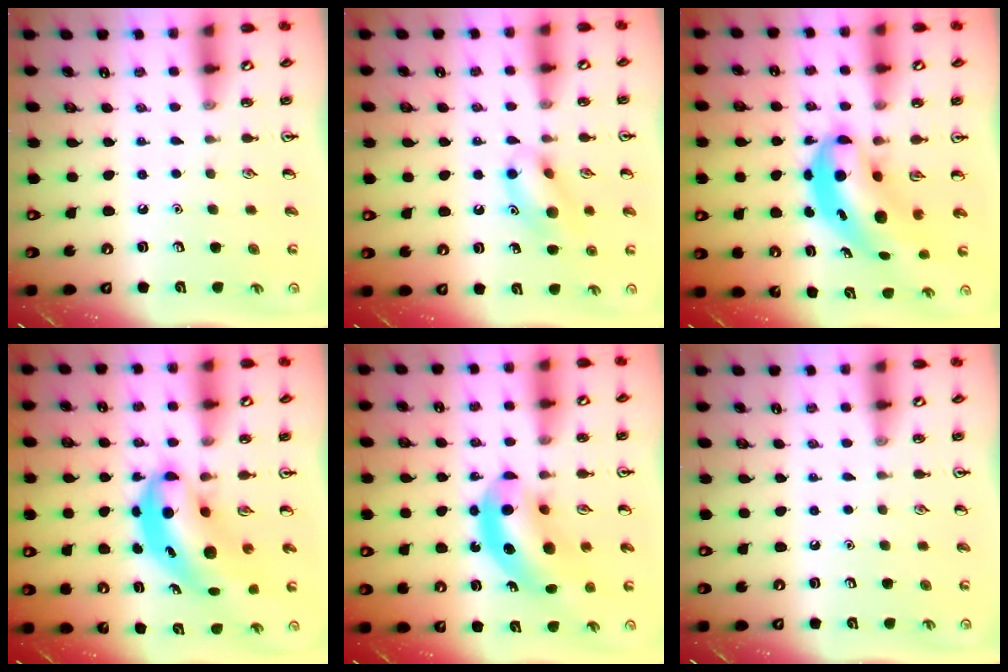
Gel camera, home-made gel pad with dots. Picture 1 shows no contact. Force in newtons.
{"total": 12.0, "press": 11.9, "slide": 0.7}
{"total": 7.9, "press": 7.7, "slide": 1.6}
{"total": 7.3, "press": 7.2, "slide": 1.5}
{"total": 11.3, "press": 10.7, "slide": 3.5}
{"total": 0.0}